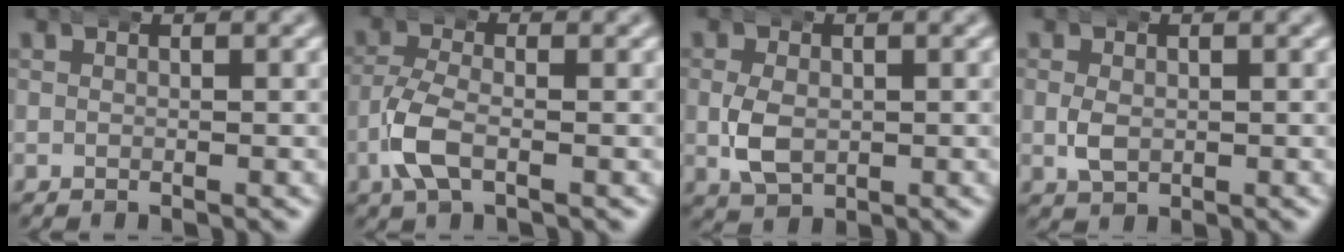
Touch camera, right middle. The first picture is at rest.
{"total": 4.1, "force": [-1.3, 2.0, 3.3], "torque": [-0.085, -0.008, -0.022]}
{"total": 3.6, "force": [-0.5, 2.6, 2.4], "torque": [-0.061, -0.009, 0.001]}
{"total": 2.0, "force": [-0.2, 1.4, 1.4], "torque": [-0.038, -0.008, 0.007]}